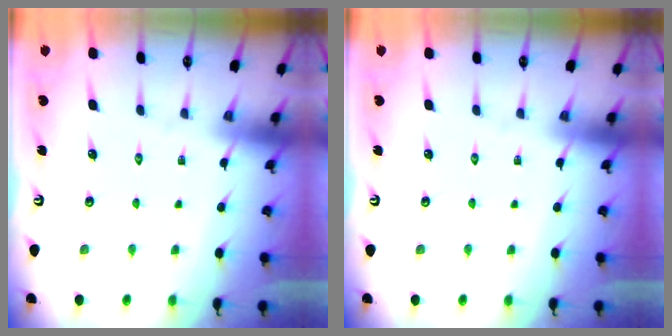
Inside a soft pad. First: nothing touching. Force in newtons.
{"total": 0.0}